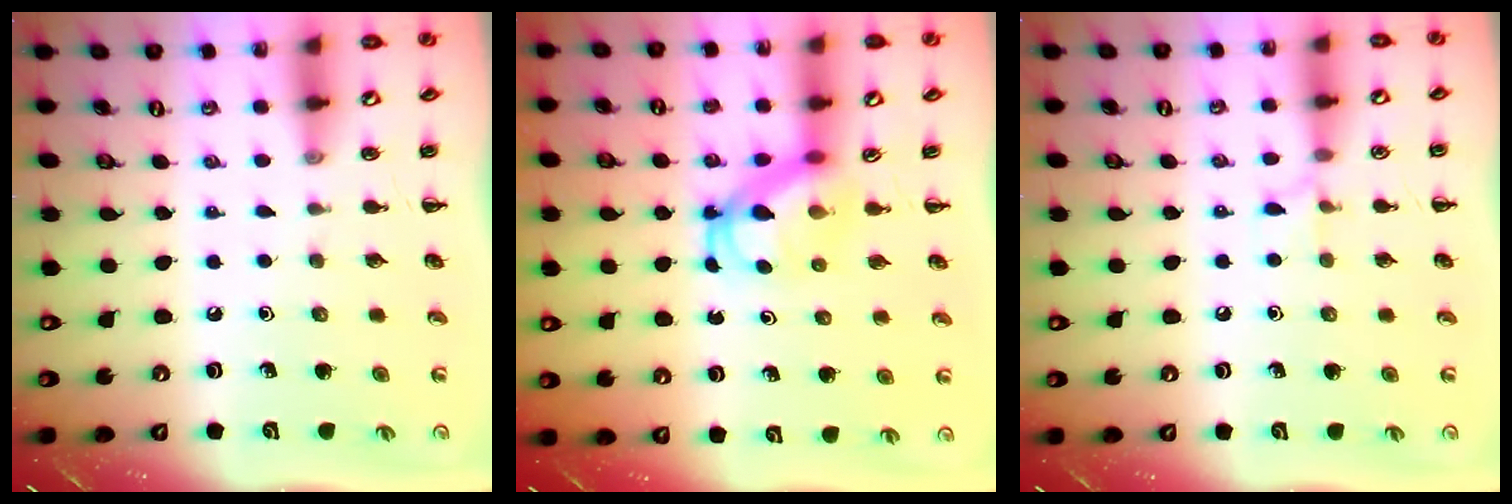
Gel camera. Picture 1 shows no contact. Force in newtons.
{"total": 5.4, "press": 5.3, "slide": 1.0}
{"total": 4.5, "press": 4.3, "slide": 1.6}